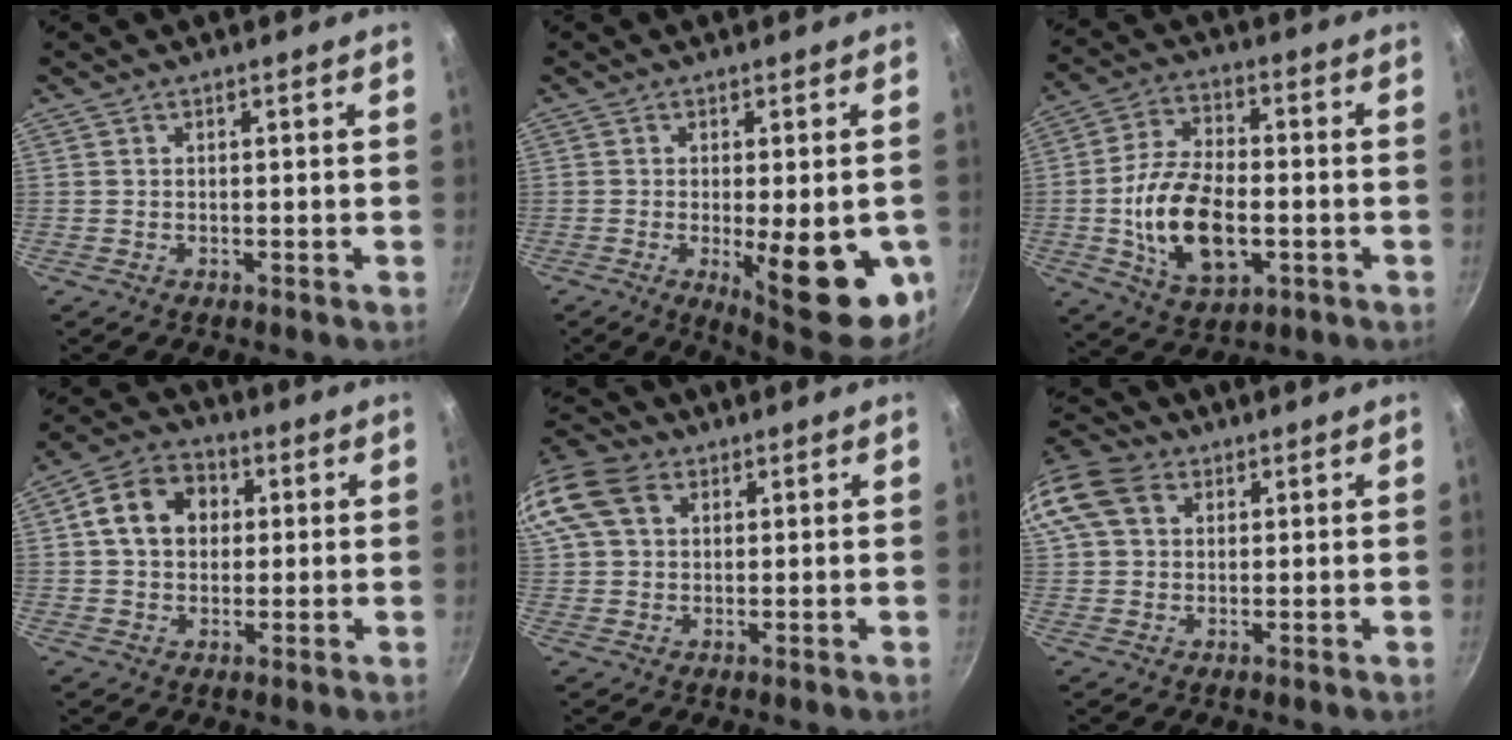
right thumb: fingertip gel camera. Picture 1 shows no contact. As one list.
[{"total": 17.5, "force": [-4.3, 5.6, 16.0], "torque": [-0.177, -0.018, -0.044]}, {"total": 16.2, "force": [-3.0, 9.0, 13.1], "torque": [-0.230, 0.016, -0.050]}, {"total": 10.9, "force": [2.3, 8.5, 6.4], "torque": [-0.085, 0.016, 0.023]}, {"total": 16.7, "force": [6.2, 12.4, 9.3], "torque": [-0.213, 0.032, 0.107]}, {"total": 14.2, "force": [4.8, 10.9, 7.8], "torque": [-0.164, 0.023, 0.077]}]